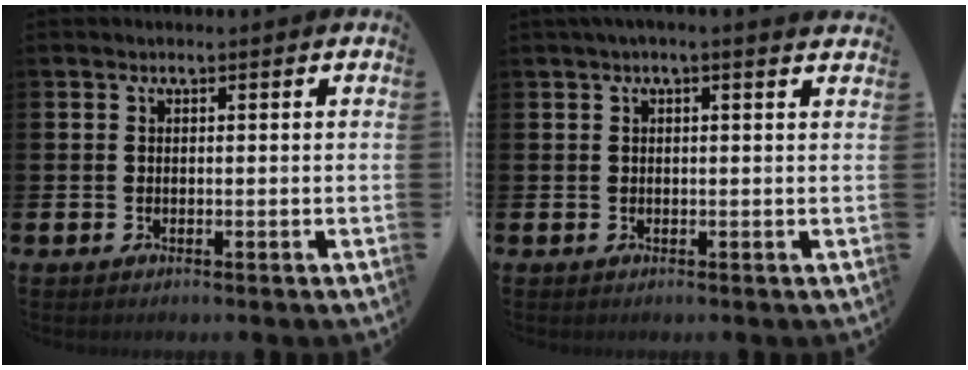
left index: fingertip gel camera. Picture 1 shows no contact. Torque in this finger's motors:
{"motor_torque": [1.07, -1.07, 0.74, 0.21]}